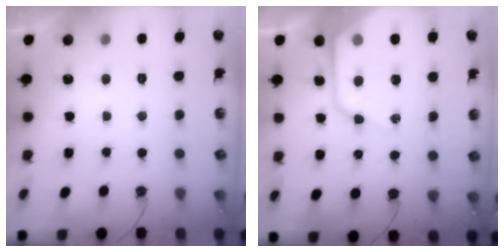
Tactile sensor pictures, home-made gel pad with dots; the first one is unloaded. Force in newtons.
{"total": 15.8, "press": 15.8, "slide": 1.4}